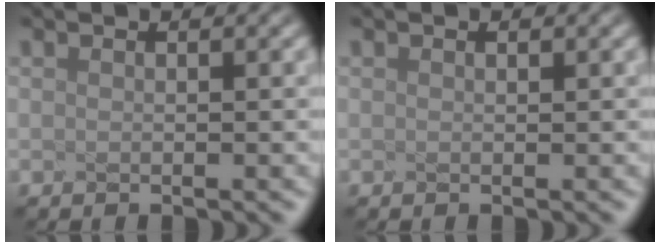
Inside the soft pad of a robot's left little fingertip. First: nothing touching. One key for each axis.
{"total": 0.0}